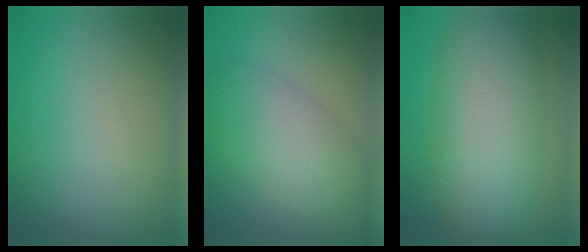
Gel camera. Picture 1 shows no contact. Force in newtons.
{"total": 6.6, "press": 6.6, "slide": 0.3}
{"total": 11.5, "press": 11.5, "slide": 0.6}